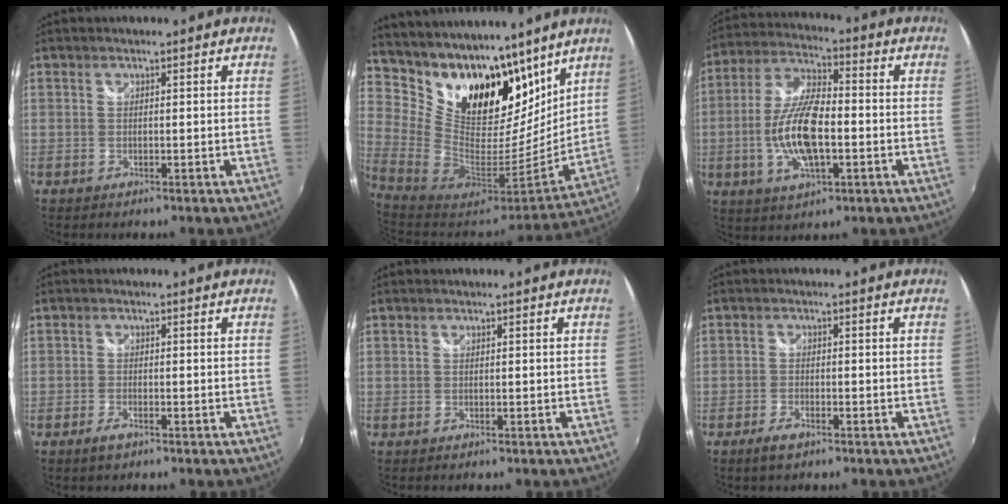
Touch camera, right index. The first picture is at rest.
{"total": 25.1, "force": [17.7, 13.3, 11.9], "torque": [-0.253, -0.006, 0.313]}
{"total": 13.8, "force": [-2.8, 5.3, 12.4], "torque": [-0.256, 0.001, -0.052]}
{"total": 2.2, "force": [-1.6, 0.8, 1.3], "torque": [-0.033, -0.004, -0.031]}
{"total": 0.0}
{"total": 2.9, "force": [-2.1, 1.0, 1.7], "torque": [-0.045, -0.004, -0.043]}